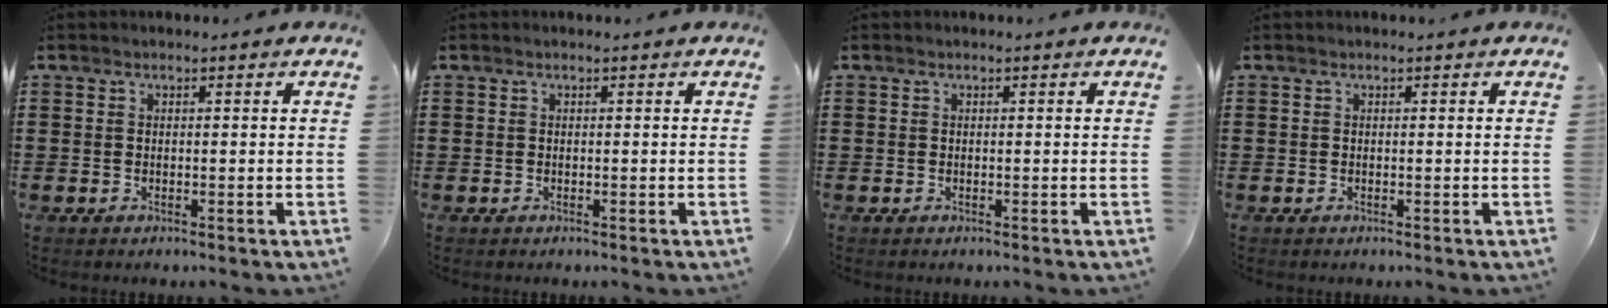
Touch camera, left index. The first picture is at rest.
{"total": 0.0}
{"total": 0.0}
{"total": 0.0}